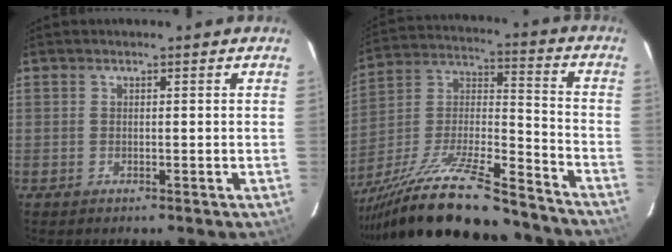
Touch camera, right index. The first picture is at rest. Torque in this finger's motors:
{"motor_torque": [1.31, -0.83, 1.05, 0.21]}